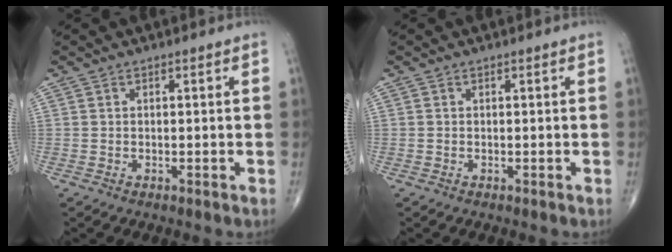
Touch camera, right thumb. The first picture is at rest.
{"total": 0.0}